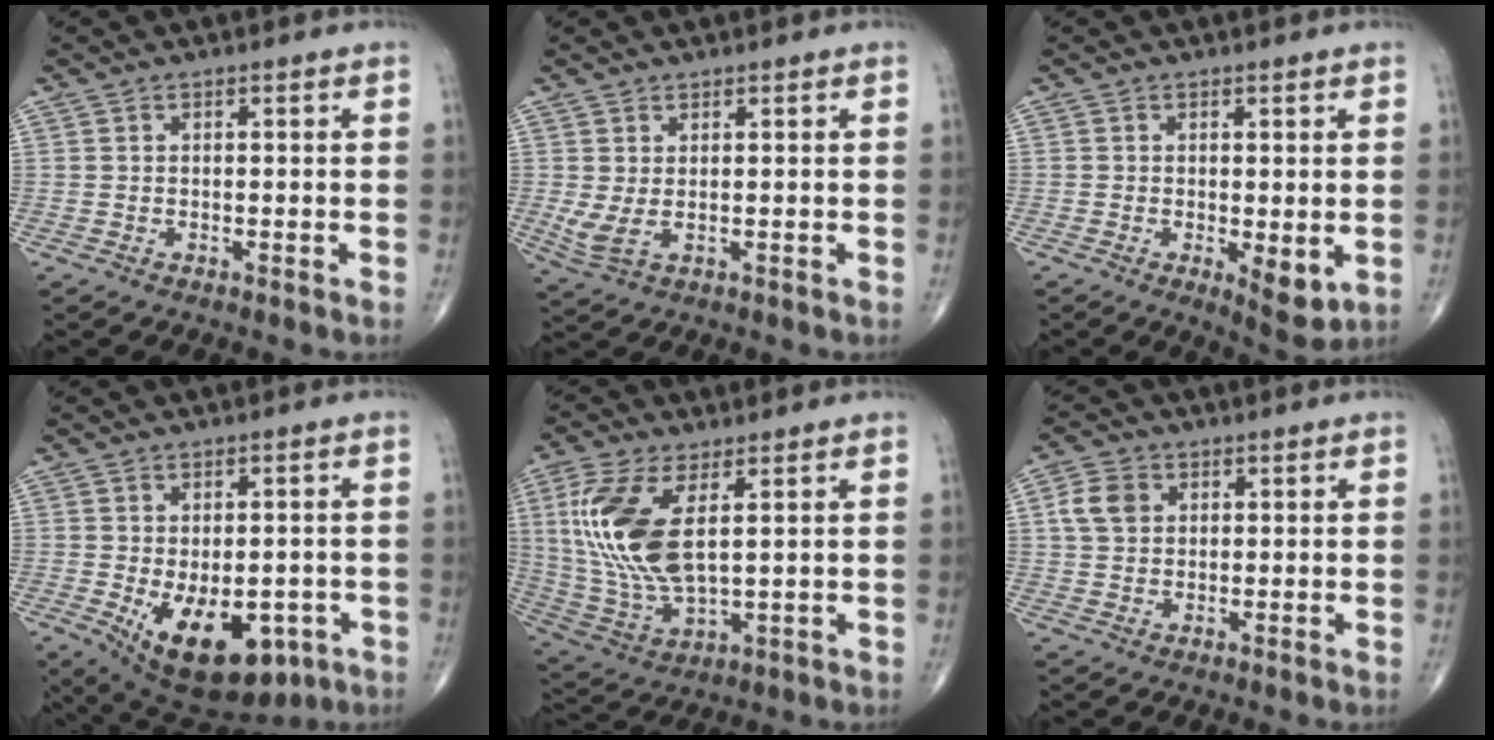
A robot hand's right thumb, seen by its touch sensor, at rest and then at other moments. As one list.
[{"total": 3.5, "force": [0.3, 1.3, 3.3], "torque": [-0.083, -0.001, 0.014]}, {"total": 5.2, "force": [-1.0, 1.9, 4.7], "torque": [-0.064, -0.016, -0.010]}, {"total": 16.1, "force": [-5.7, 9.0, 12.1], "torque": [-0.173, -0.004, -0.061]}, {"total": 16.2, "force": [3.8, 7.3, 14.0], "torque": [-0.309, -0.015, 0.086]}, {"total": 5.3, "force": [1.4, 4.2, 3.0], "torque": [-0.052, 0.004, 0.022]}]